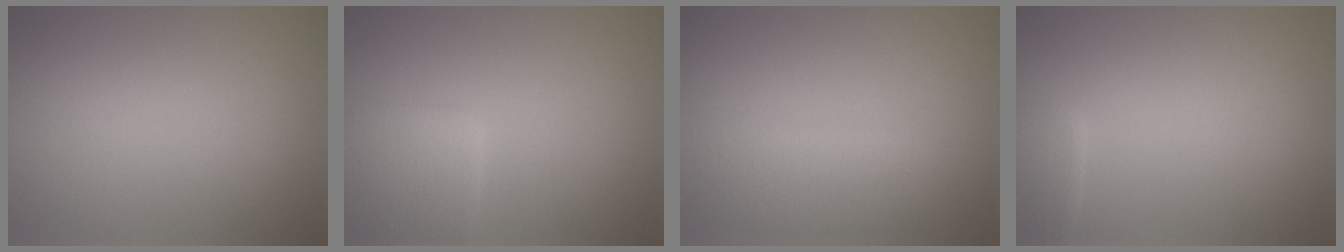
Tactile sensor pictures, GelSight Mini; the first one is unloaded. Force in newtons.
{"total": 3.9, "press": 3.9, "slide": 0.2}
{"total": 3.4, "press": 3.4, "slide": 0.1}
{"total": 2.0, "press": 2.0, "slide": 0.1}